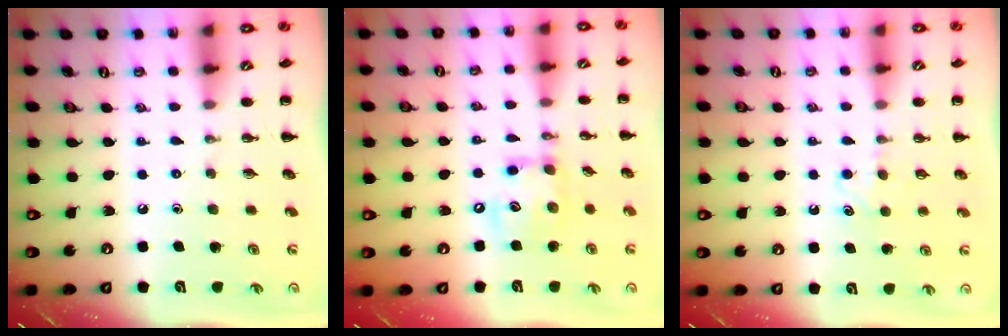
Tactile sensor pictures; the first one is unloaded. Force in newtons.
{"total": 11.9, "press": 11.8, "slide": 1.6}
{"total": 4.6, "press": 4.5, "slide": 1.2}